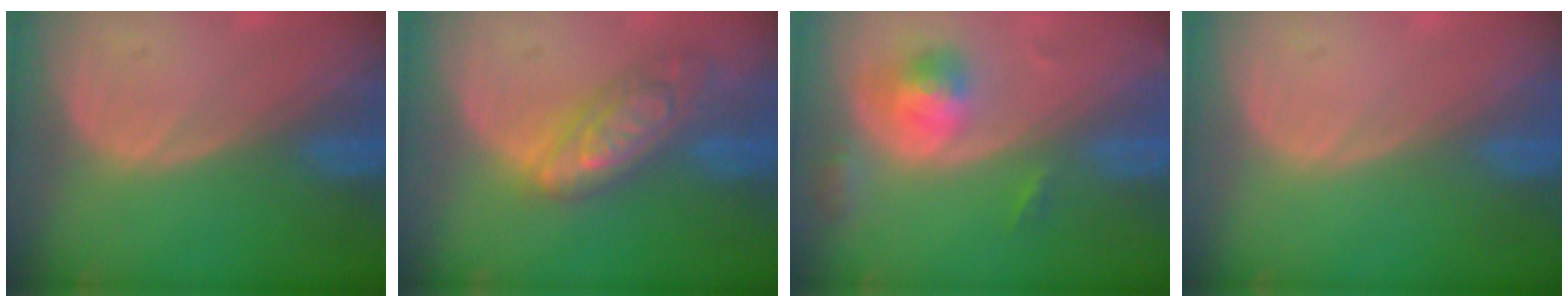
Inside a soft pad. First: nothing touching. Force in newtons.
{"total": 7.5, "press": 7.4, "slide": 0.6}
{"total": 5.3, "press": 4.9, "slide": 2.2}
{"total": 0.0}